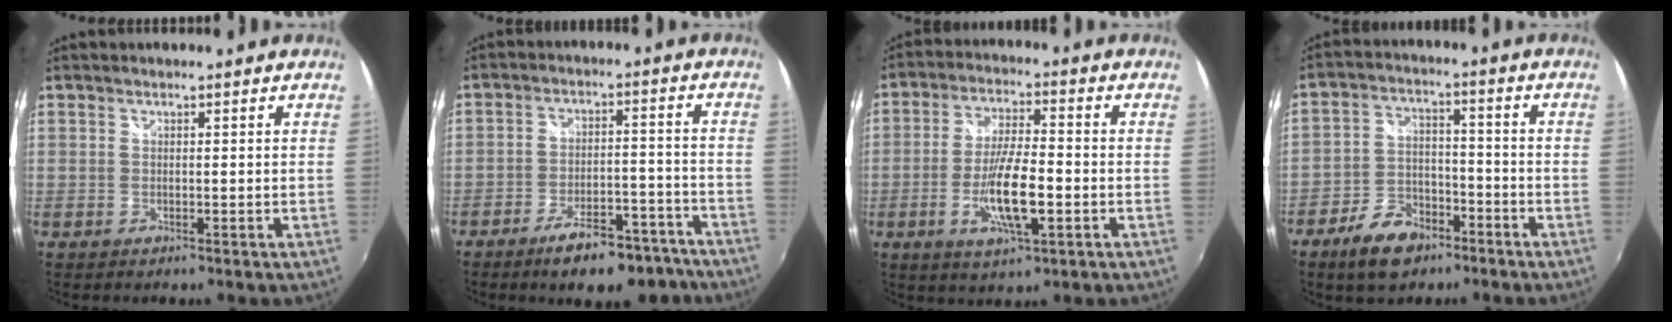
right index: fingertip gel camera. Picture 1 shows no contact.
{"total": 13.2, "force": [-10.4, 4.6, 6.8], "torque": [-0.110, 0.016, -0.142]}
{"total": 10.7, "force": [-3.1, 2.6, 9.9], "torque": [-0.193, -0.008, -0.057]}
{"total": 10.1, "force": [-6.8, 5.5, 5.0], "torque": [-0.116, 0.011, -0.116]}